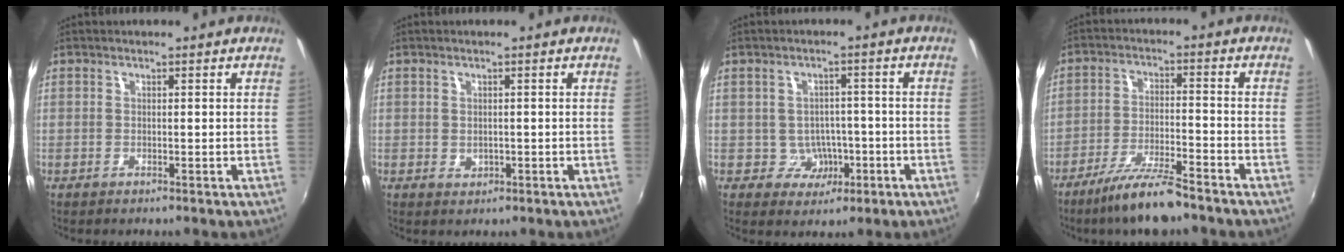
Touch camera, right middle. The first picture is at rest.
{"total": 1.2, "force": [0.0, 1.1, 0.5], "torque": [-0.005, -0.001, 0.001]}
{"total": 5.0, "force": [-1.6, 4.6, 1.1], "torque": [-0.031, 0.014, -0.009]}
{"total": 9.7, "force": [-7.9, 1.3, 5.6], "torque": [-0.123, -0.011, -0.138]}